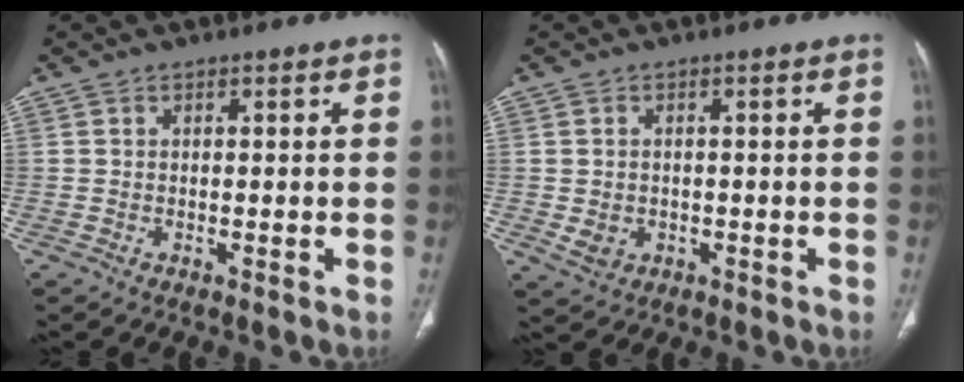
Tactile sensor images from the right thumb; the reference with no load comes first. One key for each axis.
{"total": 3.1, "fx": -0.6, "fy": 2.6, "fz": 1.6, "tx": -0.027, "ty": 0.002, "tz": 0.002}